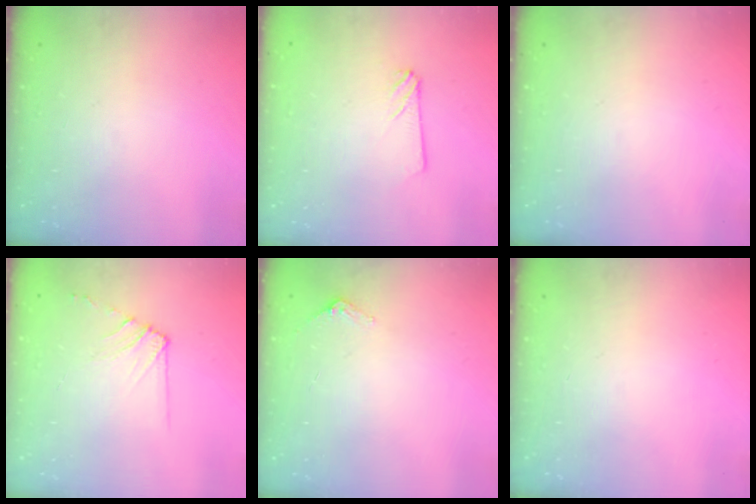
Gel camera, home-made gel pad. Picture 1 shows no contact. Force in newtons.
{"total": 2.4, "press": 2.4, "slide": 0.3}
{"total": 0.0}
{"total": 6.8, "press": 6.7, "slide": 0.8}
{"total": 2.9, "press": 2.9, "slide": 0.2}
{"total": 0.0}